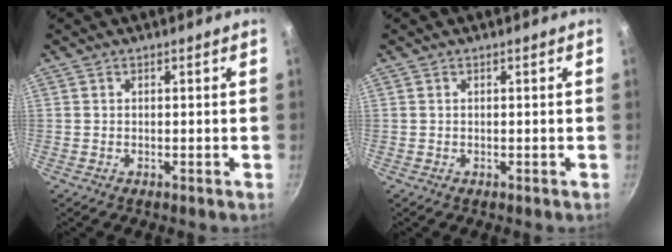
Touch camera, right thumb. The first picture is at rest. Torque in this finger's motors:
{"motor_torque": [-0.21, 0.20, -0.29, 0.26, -0.02]}